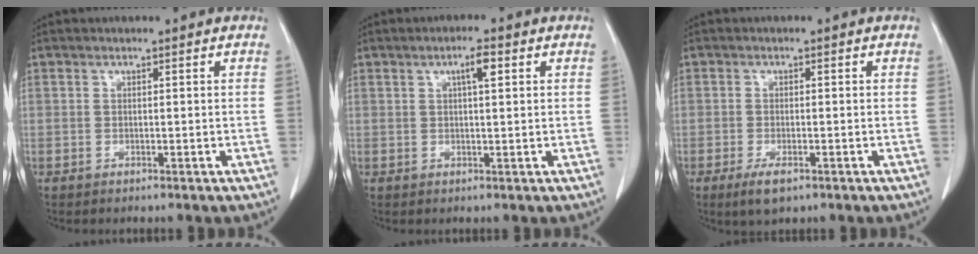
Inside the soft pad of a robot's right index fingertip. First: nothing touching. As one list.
[{"total": 3.1, "force": [1.3, 0.5, 2.7], "torque": [-0.043, 0.003, 0.019]}, {"total": 3.4, "force": [-1.9, 1.4, 2.4], "torque": [-0.044, -0.003, -0.029]}]